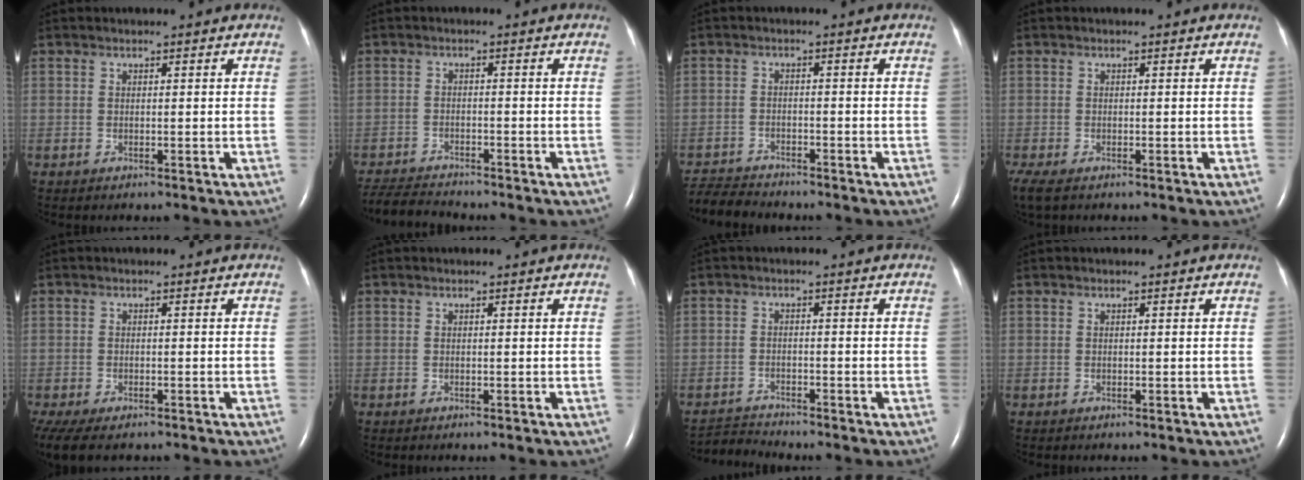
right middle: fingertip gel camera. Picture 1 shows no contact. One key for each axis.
{"total": 5.9, "fx": -5.8, "fy": 0.1, "fz": 1.1, "tx": -0.019, "ty": -0.021, "tz": -0.100}
{"total": 5.3, "fx": -5.3, "fy": 0.2, "fz": 0.4, "tx": -0.007, "ty": -0.016, "tz": -0.093}
{"total": 4.0, "fx": -2.7, "fy": 1.6, "fz": 2.5, "tx": -0.060, "ty": -0.015, "tz": -0.046}
{"total": 9.8, "fx": -6.7, "fy": 4.6, "fz": 5.4, "tx": -0.137, "ty": -0.015, "tz": -0.097}
{"total": 0.0}
{"total": 3.0, "fx": -2.7, "fy": -0.8, "fz": -0.8, "tx": 0.010, "ty": -0.021, "tz": -0.050}
{"total": 0.0}